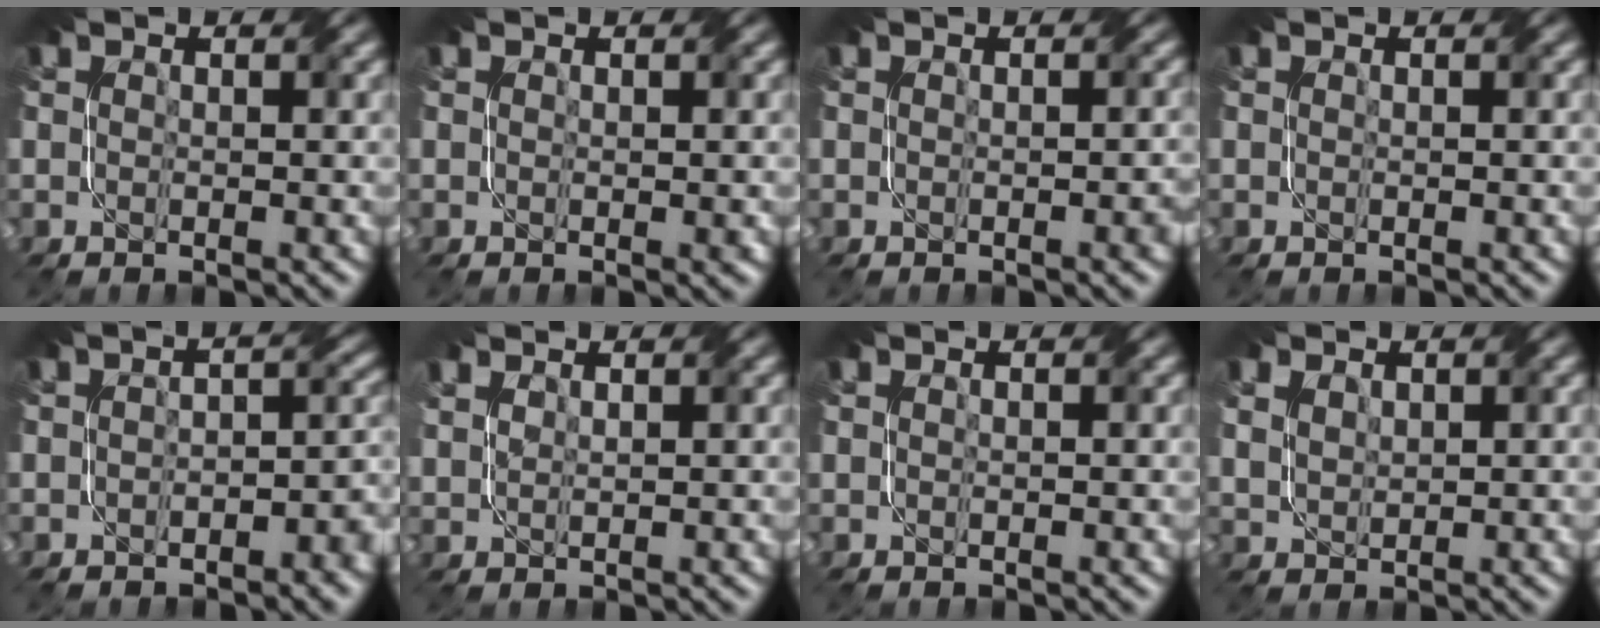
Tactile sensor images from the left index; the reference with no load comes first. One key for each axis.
{"total": 0.5, "fx": 0.0, "fy": 0.1, "fz": 0.5, "tx": -0.004, "ty": -0.002, "tz": 0.000}
{"total": 1.1, "fx": -0.4, "fy": 0.2, "fz": 1.0, "tx": -0.012, "ty": -0.001, "tz": -0.006}
{"total": 0.0}
{"total": 4.2, "fx": -1.0, "fy": 2.3, "fz": 3.3, "tx": -0.032, "ty": 0.004, "tz": -0.017}
{"total": 1.7, "fx": 1.5, "fy": 0.5, "fz": 0.4, "tx": -0.013, "ty": 0.000, "tz": 0.034}
{"total": 0.0}
{"total": 2.3, "fx": 1.2, "fy": 1.6, "fz": 1.1, "tx": -0.027, "ty": 0.002, "tz": 0.027}